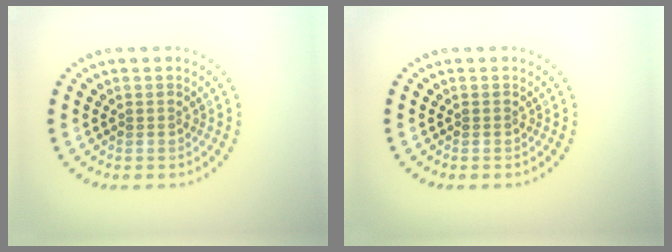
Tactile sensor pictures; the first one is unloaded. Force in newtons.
{"total": 0.0}